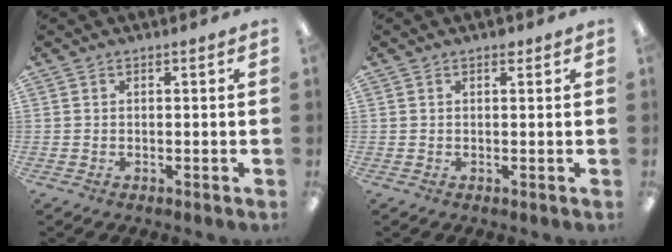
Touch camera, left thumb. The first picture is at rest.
{"total": 1.3, "force": [0.9, 0.8, 0.7], "torque": [0.001, -0.003, 0.012]}